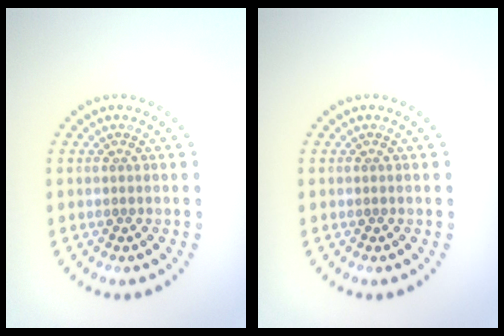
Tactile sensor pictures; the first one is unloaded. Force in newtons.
{"total": 0.0}